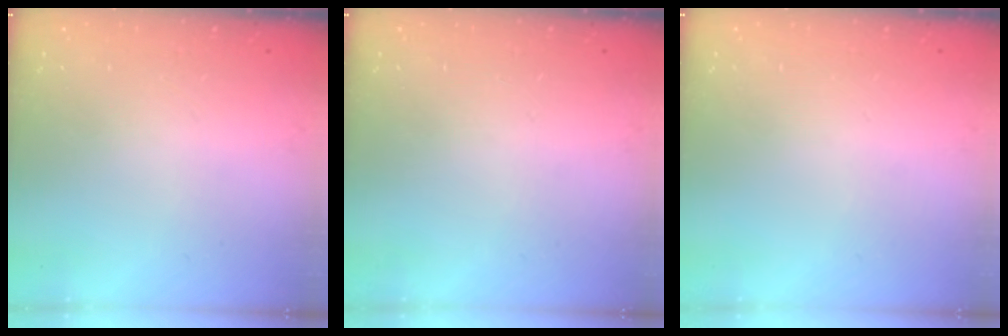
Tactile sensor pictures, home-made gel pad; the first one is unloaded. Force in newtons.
{"total": 0.0}
{"total": 0.0}